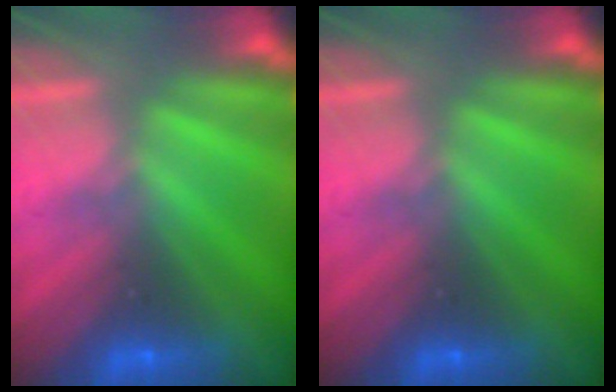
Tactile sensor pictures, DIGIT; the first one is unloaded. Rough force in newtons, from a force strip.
{"total": 0.0}